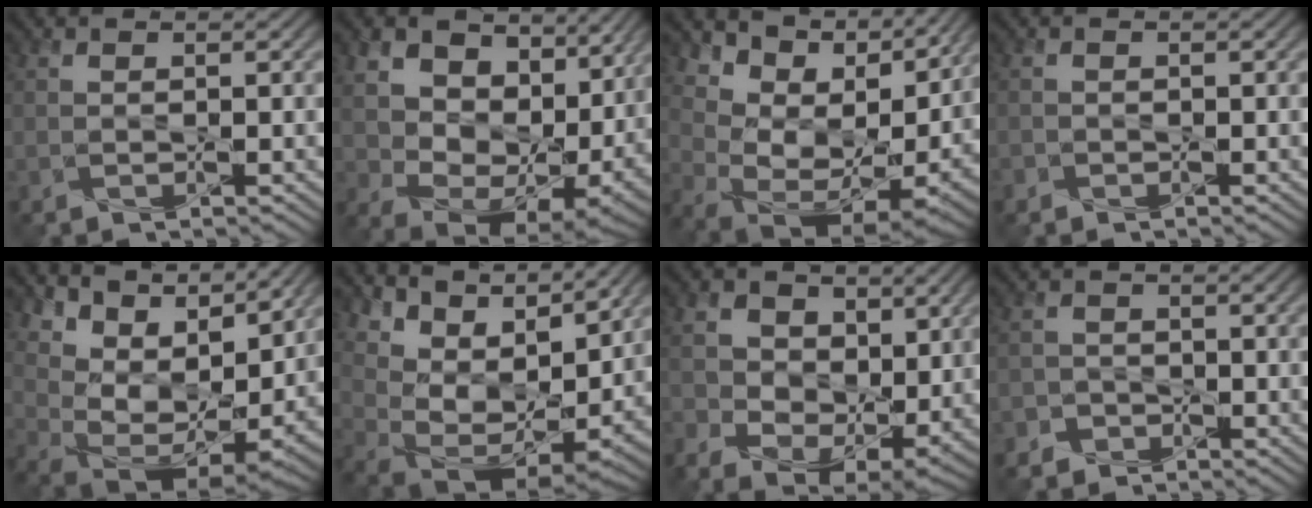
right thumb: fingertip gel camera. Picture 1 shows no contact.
{"total": 15.1, "force": [5.2, 10.6, 9.4], "torque": [-0.191, 0.000, 0.111]}
{"total": 14.2, "force": [8.1, 7.8, 8.7], "torque": [-0.154, 0.018, 0.150]}
{"total": 0.8, "force": [-0.6, 0.4, -0.3], "torque": [0.008, -0.004, -0.017]}
{"total": 14.4, "force": [9.2, 6.6, 8.8], "torque": [-0.186, 0.031, 0.152]}
{"total": 14.3, "force": [9.2, 6.5, 8.9], "torque": [-0.189, 0.032, 0.151]}
{"total": 8.7, "force": [2.0, 6.6, 5.3], "torque": [-0.135, -0.012, 0.035]}
{"total": 2.5, "force": [-2.0, 1.5, -0.2], "torque": [0.013, 0.003, -0.044]}